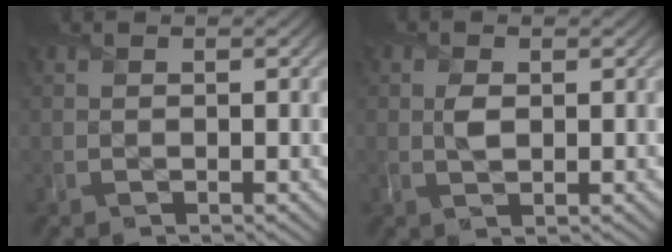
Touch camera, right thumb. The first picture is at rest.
{"total": 1.1, "force": [0.6, 0.5, 0.7], "torque": [-0.012, 0.002, 0.012]}